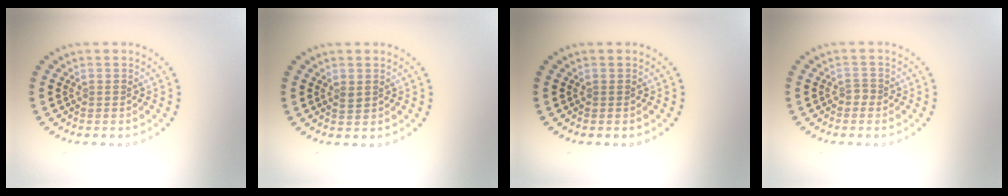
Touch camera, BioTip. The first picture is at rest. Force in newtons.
{"total": 0.7, "press": 0.7, "slide": 0.2}
{"total": 0.0}
{"total": 0.9, "press": 0.6, "slide": 0.7}